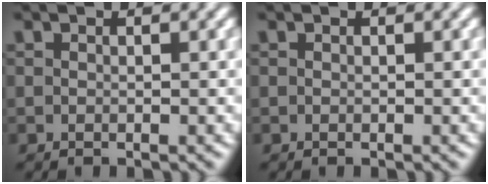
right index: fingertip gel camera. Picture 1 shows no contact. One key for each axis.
{"total": 0.0}